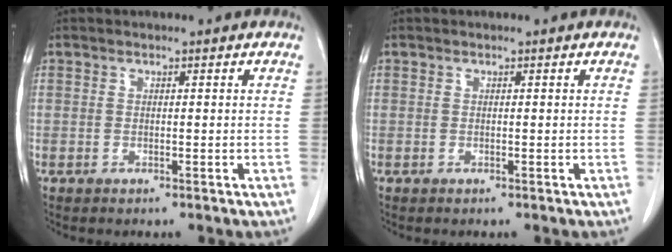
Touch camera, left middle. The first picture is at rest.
{"total": 0.0}